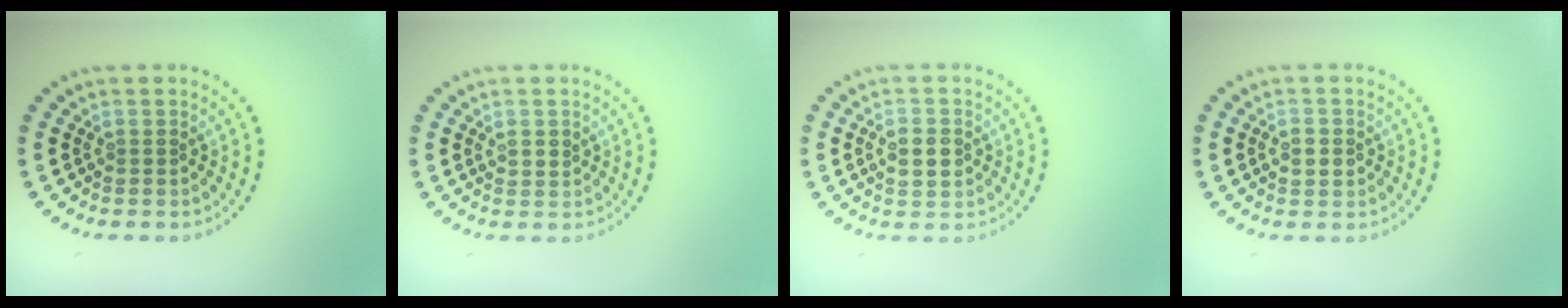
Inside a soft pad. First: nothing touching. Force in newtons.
{"total": 1.1, "press": 1.0, "slide": 0.5}
{"total": 2.6, "press": 2.6, "slide": 0.1}
{"total": 1.6, "press": 1.6, "slide": 0.2}